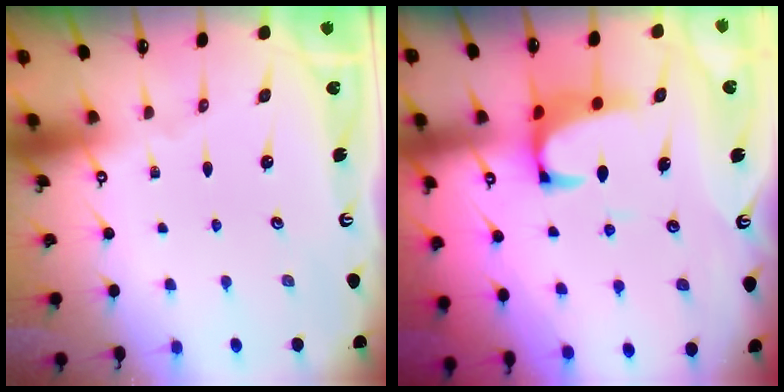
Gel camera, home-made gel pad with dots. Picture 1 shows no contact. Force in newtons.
{"total": 3.9, "press": 3.8, "slide": 1.0}